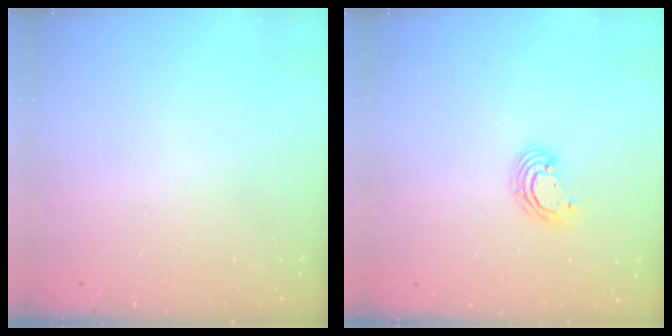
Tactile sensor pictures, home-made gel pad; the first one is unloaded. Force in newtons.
{"total": 4.2, "press": 4.2, "slide": 0.2}